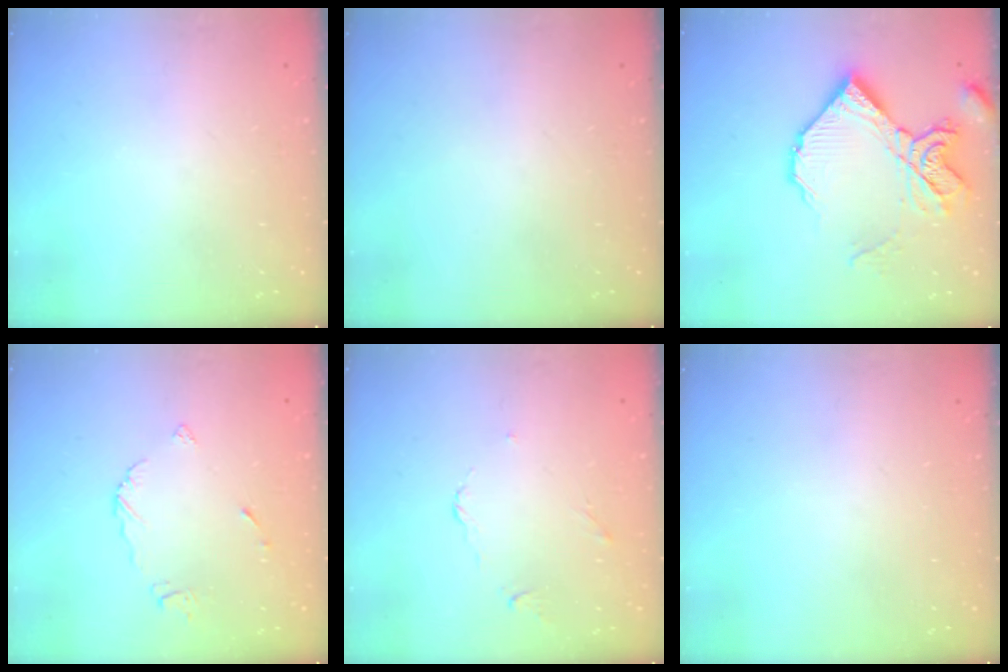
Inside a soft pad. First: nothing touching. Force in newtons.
{"total": 0.0}
{"total": 15.5, "press": 15.4, "slide": 1.2}
{"total": 5.3, "press": 5.3, "slide": 0.2}
{"total": 2.6, "press": 2.5, "slide": 0.6}
{"total": 0.0}